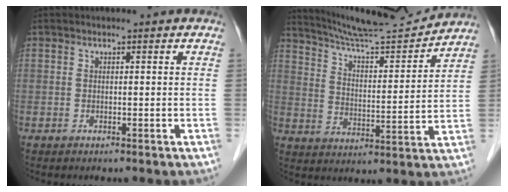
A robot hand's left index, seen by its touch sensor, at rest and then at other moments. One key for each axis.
{"total": 14.6, "fx": 14.1, "fy": -0.3, "fz": 3.7, "tx": -0.071, "ty": -0.009, "tz": 0.223}